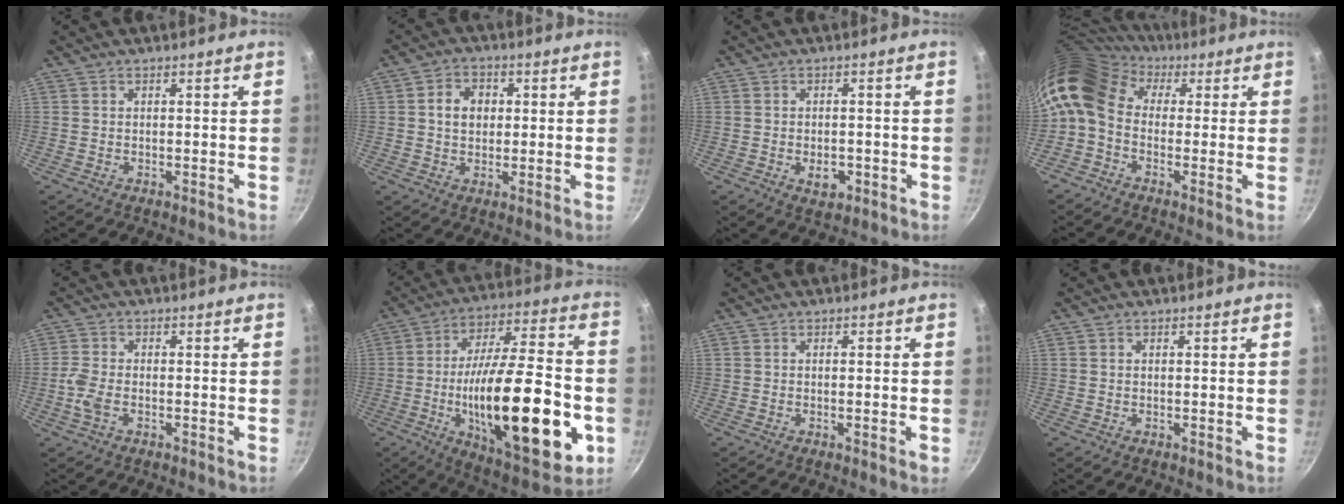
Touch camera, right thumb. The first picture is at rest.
{"total": 5.6, "force": [0.7, 4.5, 3.3], "torque": [-0.030, 0.007, 0.007]}
{"total": 3.9, "force": [-1.3, 2.6, 2.6], "torque": [-0.027, 0.005, -0.013]}
{"total": 12.7, "force": [1.9, 9.5, 8.1], "torque": [-0.157, 0.029, 0.010]}
{"total": 4.0, "force": [-1.2, 2.1, 3.1], "torque": [-0.075, 0.008, -0.032]}
{"total": 31.3, "force": [-7.2, 11.3, 28.3], "torque": [-0.424, 0.019, -0.101]}
{"total": 1.2, "force": [-0.5, 0.2, 1.1], "torque": [-0.020, 0.001, -0.009]}
{"total": 0.0}